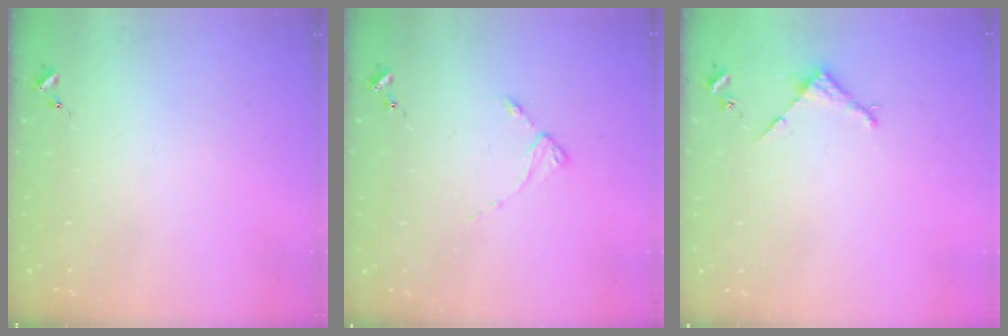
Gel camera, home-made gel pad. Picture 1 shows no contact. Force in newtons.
{"total": 2.9, "press": 2.8, "slide": 0.4}
{"total": 2.9, "press": 2.8, "slide": 0.2}